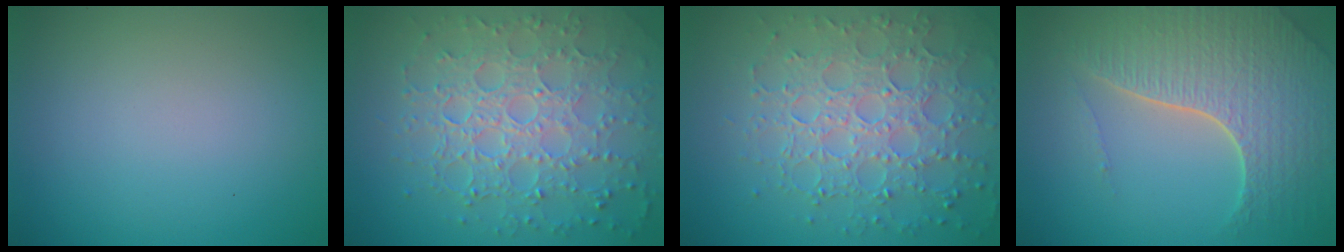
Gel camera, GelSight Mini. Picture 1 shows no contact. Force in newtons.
{"total": 7.7, "press": 5.5, "slide": 5.4}
{"total": 7.0, "press": 5.5, "slide": 4.4}
{"total": 7.1, "press": 5.1, "slide": 5.0}